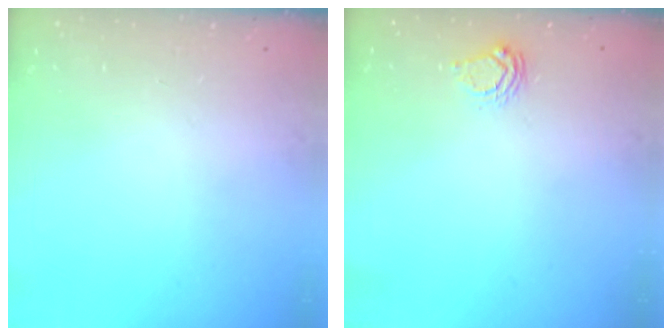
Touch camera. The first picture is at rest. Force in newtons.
{"total": 5.8, "press": 5.8, "slide": 0.3}